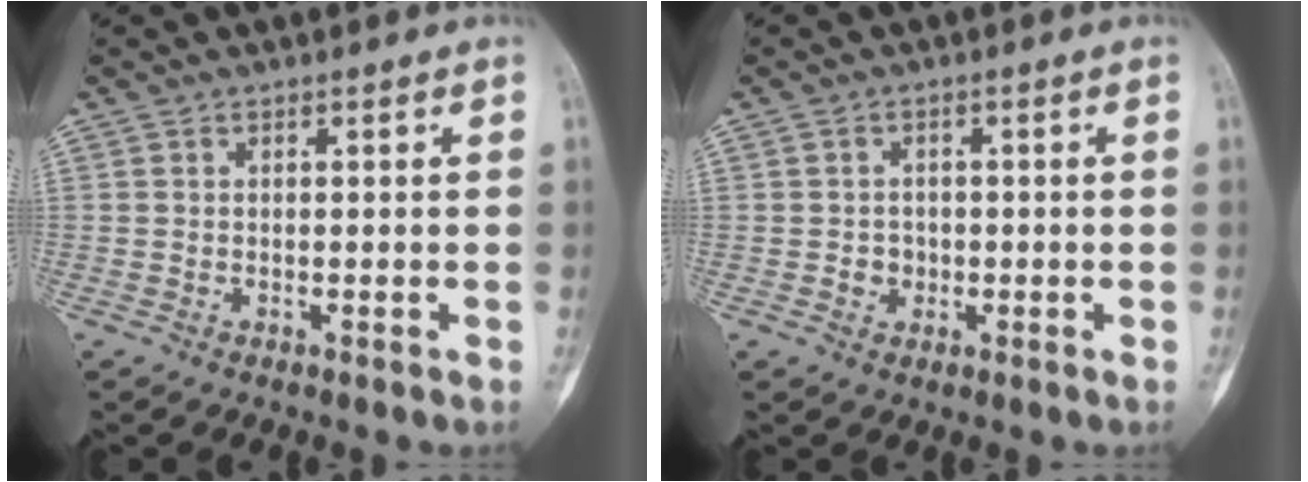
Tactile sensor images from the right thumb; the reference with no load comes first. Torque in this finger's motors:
{"motor_torque": [0.40, 0.37, 0.15, 0.07, 0.03]}